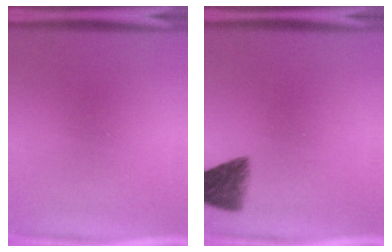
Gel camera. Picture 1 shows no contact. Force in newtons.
{"total": 5.6}